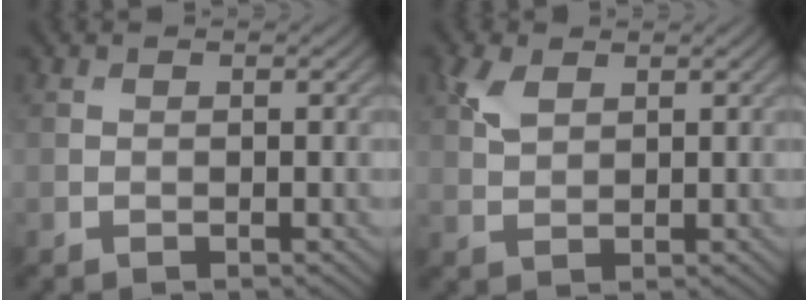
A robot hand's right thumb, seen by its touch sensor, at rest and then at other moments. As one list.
[{"total": 3.2, "force": [1.7, 1.8, 2.0], "torque": [-0.055, 0.004, 0.035]}]